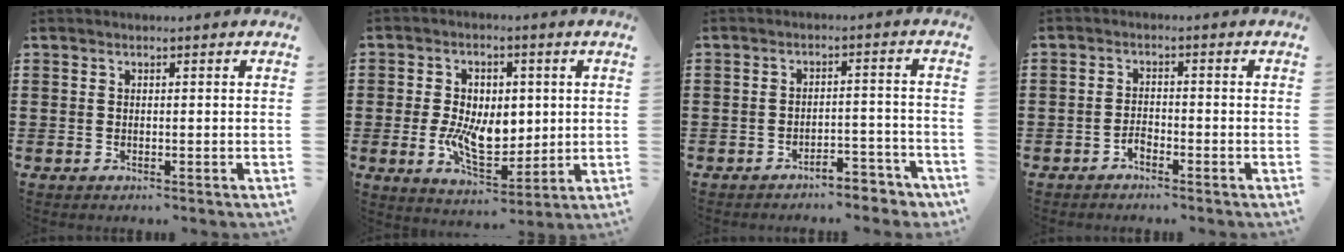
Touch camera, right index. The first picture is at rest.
{"total": 9.0, "force": [-0.2, 5.8, 7.0], "torque": [-0.132, 0.005, -0.004]}
{"total": 4.1, "force": [-3.9, 0.5, 1.0], "torque": [-0.020, 0.006, -0.080]}
{"total": 1.7, "force": [-1.4, 0.8, 0.6], "torque": [-0.017, 0.001, -0.028]}